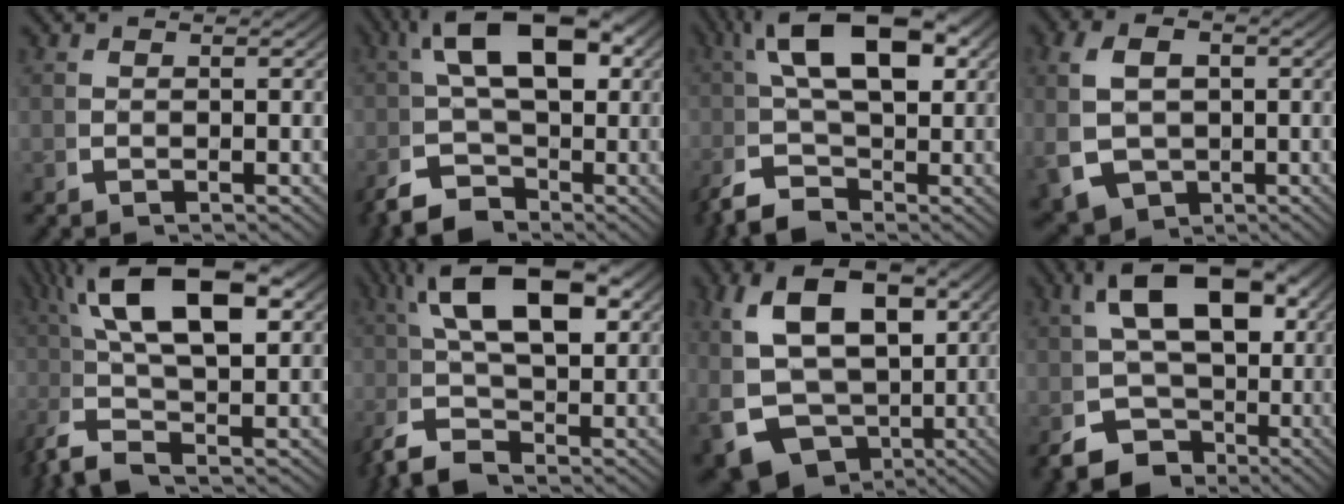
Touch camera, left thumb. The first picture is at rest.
{"total": 9.0, "force": [-0.1, 5.2, 7.3], "torque": [-0.120, -0.006, -0.002]}
{"total": 10.0, "force": [0.3, 5.4, 8.4], "torque": [-0.146, -0.002, 0.006]}
{"total": 8.3, "force": [-1.3, 6.5, 5.0], "torque": [-0.117, -0.032, -0.003]}
{"total": 12.1, "force": [1.0, 6.1, 10.4], "torque": [-0.193, -0.009, 0.022]}
{"total": 11.0, "force": [0.5, 5.8, 9.3], "torque": [-0.163, -0.005, 0.010]}
{"total": 14.0, "force": [-1.9, 11.0, 8.6], "torque": [-0.197, -0.055, -0.016]}
{"total": 12.6, "force": [-0.8, 9.1, 8.6], "torque": [-0.160, -0.032, -0.003]}